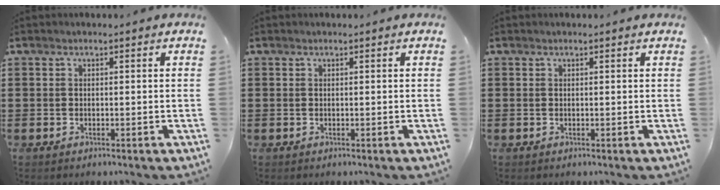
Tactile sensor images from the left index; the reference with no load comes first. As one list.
[{"total": 0.0}, {"total": 0.0}]